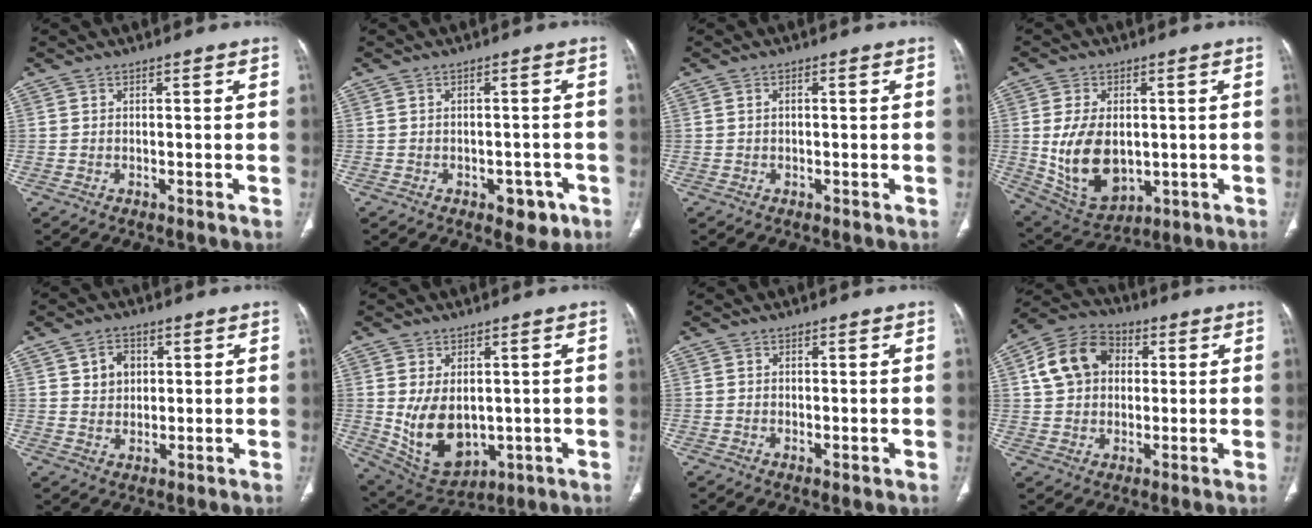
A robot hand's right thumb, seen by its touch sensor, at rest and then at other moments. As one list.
[{"total": 4.8, "force": [-2.4, 2.9, 3.0], "torque": [-0.016, 0.013, -0.025]}, {"total": 1.0, "force": [0.1, 0.5, 0.9], "torque": [-0.020, 0.004, 0.001]}, {"total": 13.9, "force": [-0.5, 9.0, 10.5], "torque": [-0.174, -0.008, 0.019]}, {"total": 5.1, "force": [1.7, 4.0, 2.5], "torque": [-0.020, -0.007, 0.030]}, {"total": 11.9, "force": [-0.4, 7.9, 8.9], "torque": [-0.137, -0.010, 0.026]}, {"total": 1.1, "force": [-0.2, 0.3, 1.0], "torque": [-0.022, -0.006, -0.002]}, {"total": 12.5, "force": [2.7, 9.7, 7.3], "torque": [-0.115, 0.014, 0.039]}]